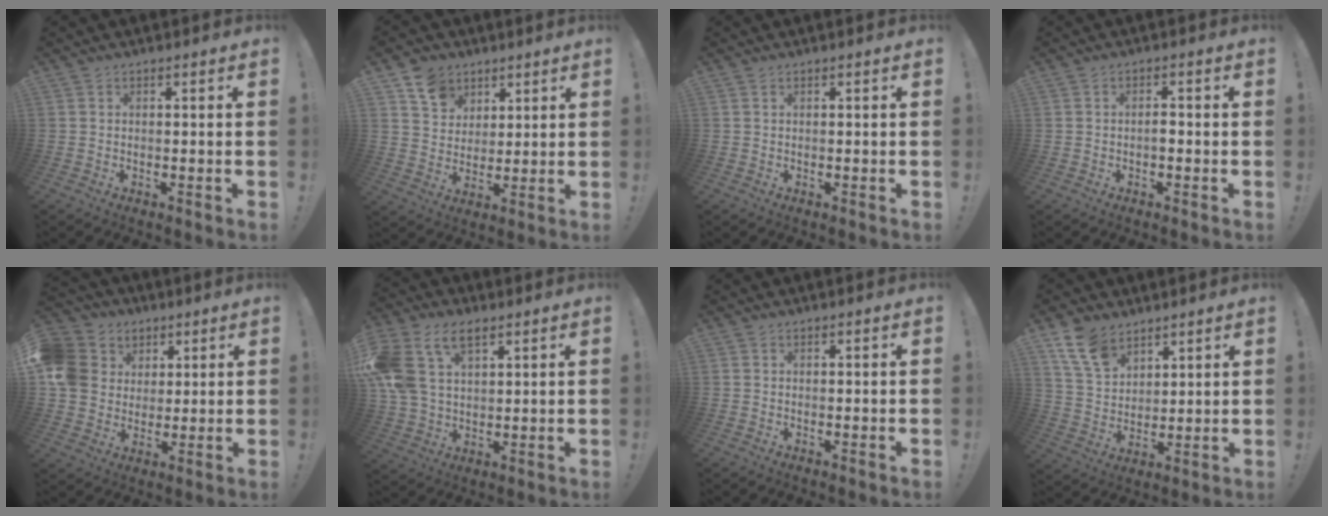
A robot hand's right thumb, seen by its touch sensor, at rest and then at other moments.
{"total": 9.5, "force": [5.9, 7.2, 2.2], "torque": [-0.030, -0.041, 0.116]}
{"total": 0.0}
{"total": 1.7, "force": [-0.8, 1.2, 0.9], "torque": [-0.018, 0.006, -0.015]}
{"total": 13.0, "force": [3.3, 11.6, 5.0], "torque": [-0.094, -0.009, 0.069]}
{"total": 15.5, "force": [7.2, 9.8, 9.7], "torque": [-0.201, -0.023, 0.136]}
{"total": 0.0}
{"total": 11.7, "force": [7.8, 7.1, 5.1], "torque": [-0.097, -0.037, 0.154]}